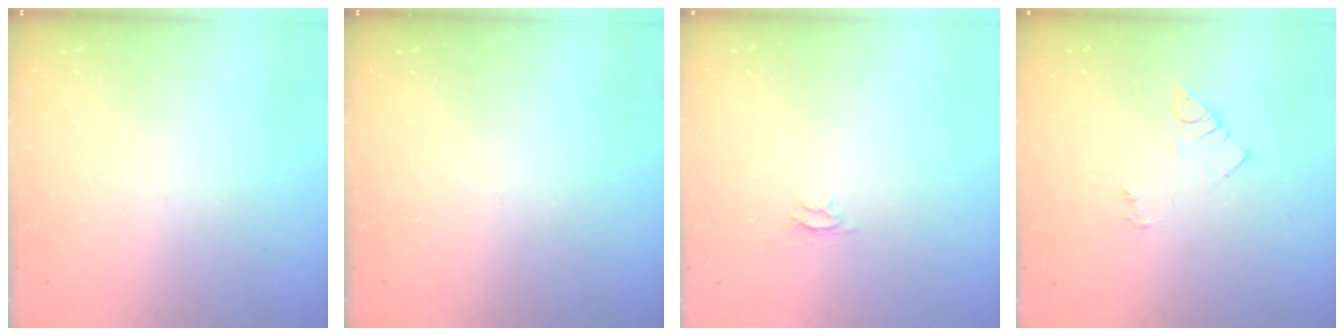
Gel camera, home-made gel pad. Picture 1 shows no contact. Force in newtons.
{"total": 0.0}
{"total": 2.4, "press": 2.4, "slide": 0.3}
{"total": 4.2, "press": 4.1, "slide": 0.6}